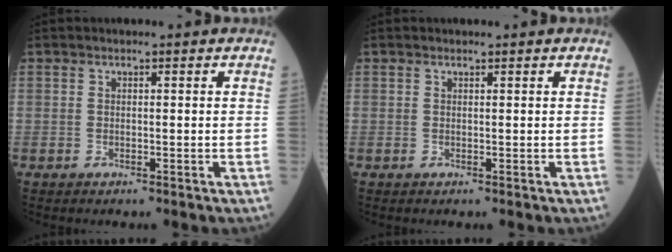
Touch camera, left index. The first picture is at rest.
{"total": 0.0}